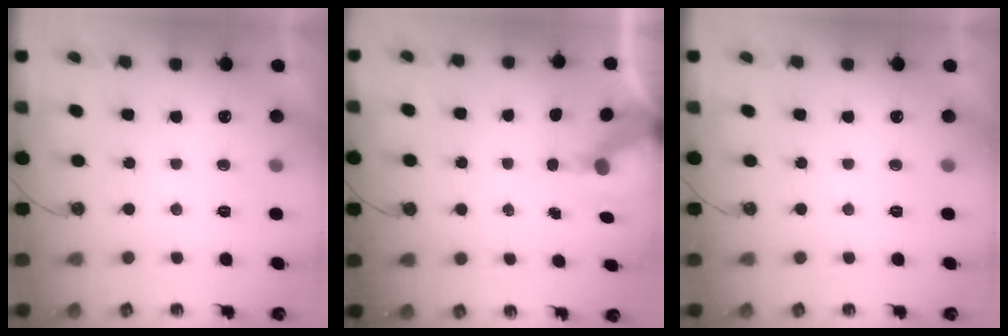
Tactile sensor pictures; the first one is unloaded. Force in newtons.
{"total": 6.1, "press": 6.0, "slide": 0.9}
{"total": 0.0}